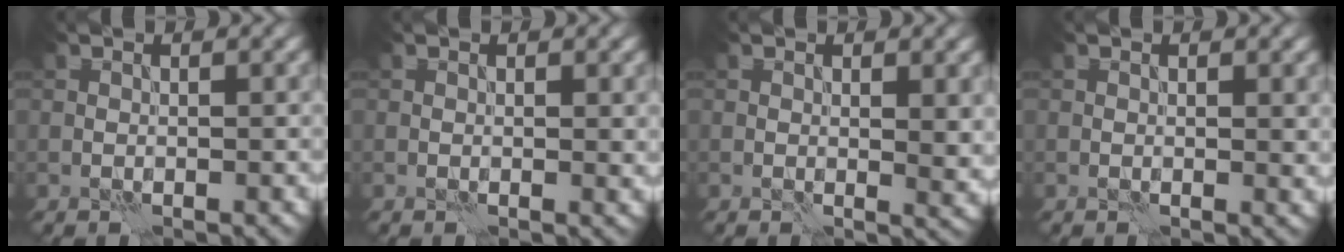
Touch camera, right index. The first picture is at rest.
{"total": 0.6, "force": [0.3, 0.2, 0.5], "torque": [-0.004, -0.001, 0.004]}
{"total": 2.1, "force": [0.4, 0.7, 1.9], "torque": [-0.022, -0.006, 0.008]}
{"total": 0.8, "force": [0.4, 0.2, 0.7], "torque": [-0.006, -0.002, 0.004]}